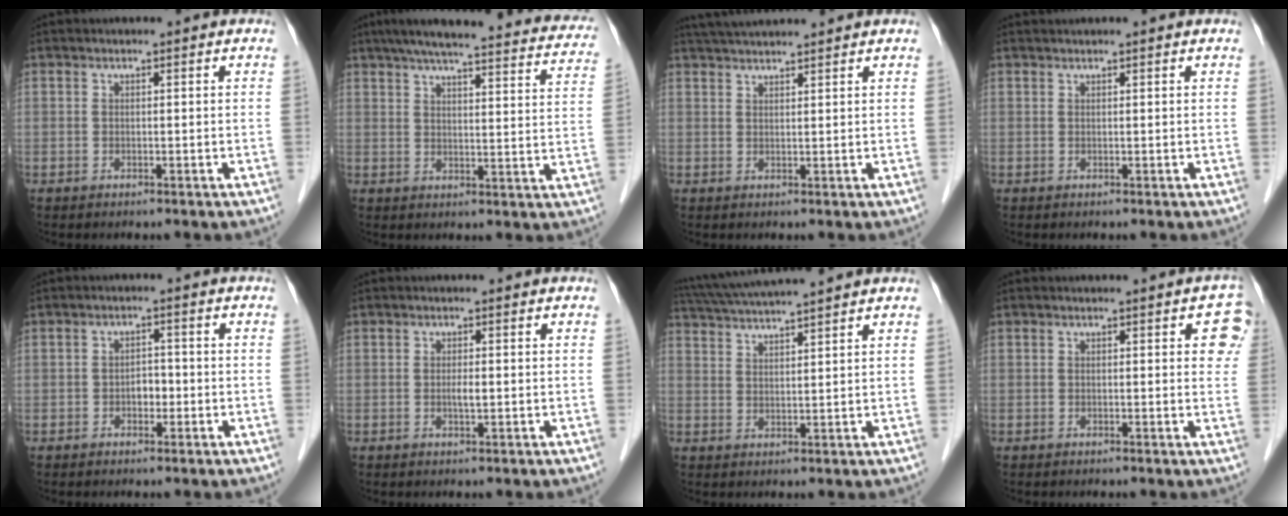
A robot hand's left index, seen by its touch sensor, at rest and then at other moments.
{"total": 28.4, "force": [24.7, 4.4, 13.3], "torque": [-0.195, -0.008, 0.292]}
{"total": 6.2, "force": [5.8, -0.1, 2.4], "torque": [-0.042, 0.035, 0.098]}
{"total": 1.7, "force": [1.5, 0.0, 0.6], "torque": [-0.002, 0.023, 0.028]}
{"total": 2.4, "force": [-1.0, 1.5, 1.6], "torque": [-0.020, 0.006, -0.015]}
{"total": 1.4, "force": [-0.3, 0.3, 1.4], "torque": [-0.026, -0.003, -0.005]}
{"total": 10.3, "force": [9.3, -0.7, 4.4], "torque": [-0.084, 0.031, 0.149]}
{"total": 3.9, "force": [1.7, 1.8, 3.0], "torque": [-0.011, -0.001, 0.011]}